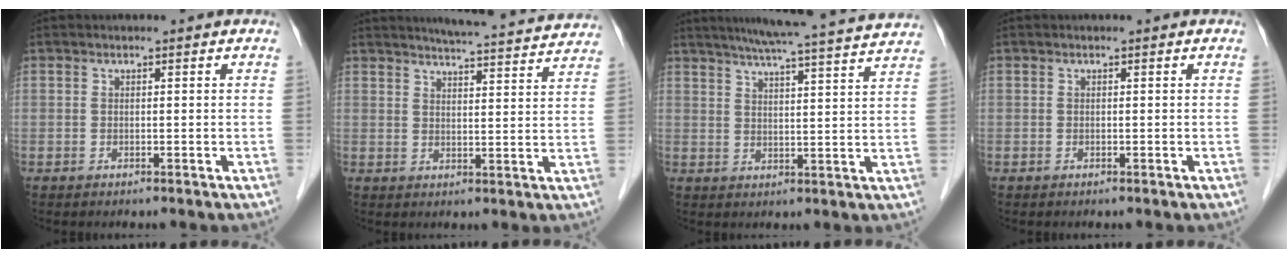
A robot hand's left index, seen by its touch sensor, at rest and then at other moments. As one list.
[{"total": 15.6, "force": [14.8, 0.8, 4.7], "torque": [-0.065, -0.015, 0.175]}, {"total": 18.4, "force": [16.7, -0.5, 7.5], "torque": [-0.127, -0.005, 0.212]}, {"total": 0.0}]